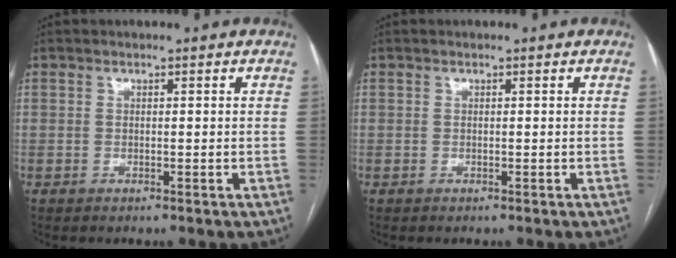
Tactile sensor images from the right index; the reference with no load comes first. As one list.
[{"total": 0.0}]